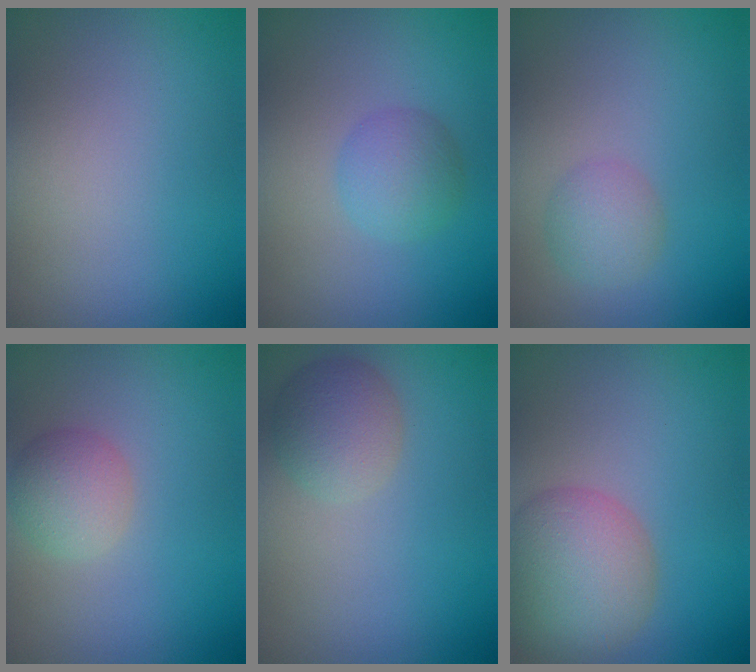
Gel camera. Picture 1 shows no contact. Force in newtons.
{"total": 2.7, "press": 2.7, "slide": 0.0}
{"total": 2.3, "press": 2.3, "slide": 0.0}
{"total": 2.7, "press": 2.6, "slide": 0.2}
{"total": 3.1, "press": 3.1, "slide": 0.2}
{"total": 7.3, "press": 7.3, "slide": 0.5}